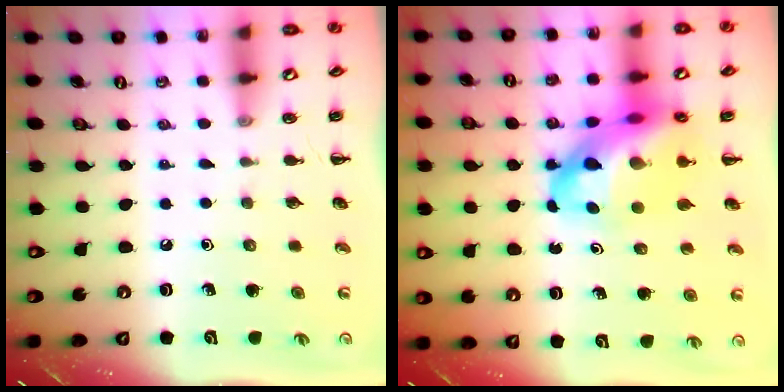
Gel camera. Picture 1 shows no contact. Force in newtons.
{"total": 17.9, "press": 17.4, "slide": 4.2}